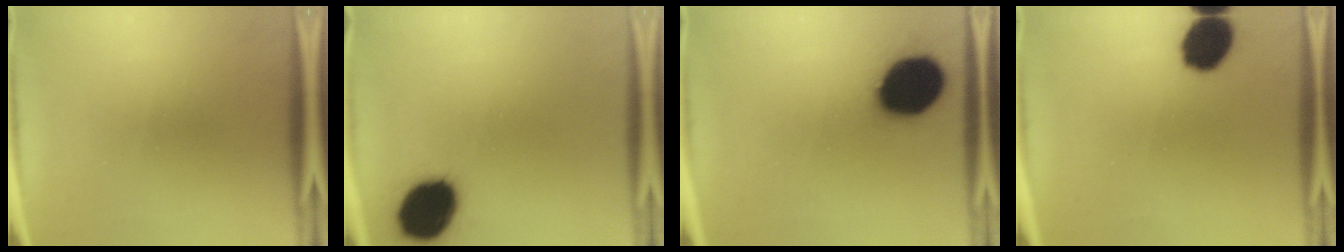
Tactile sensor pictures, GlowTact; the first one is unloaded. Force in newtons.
{"total": 16.1}
{"total": 18.7}
{"total": 11.5}